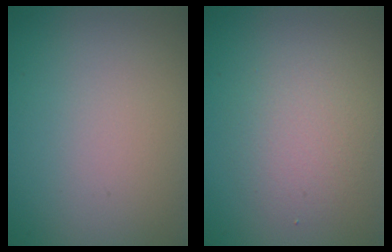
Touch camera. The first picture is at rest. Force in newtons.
{"total": 2.7, "press": 2.7, "slide": 0.2}